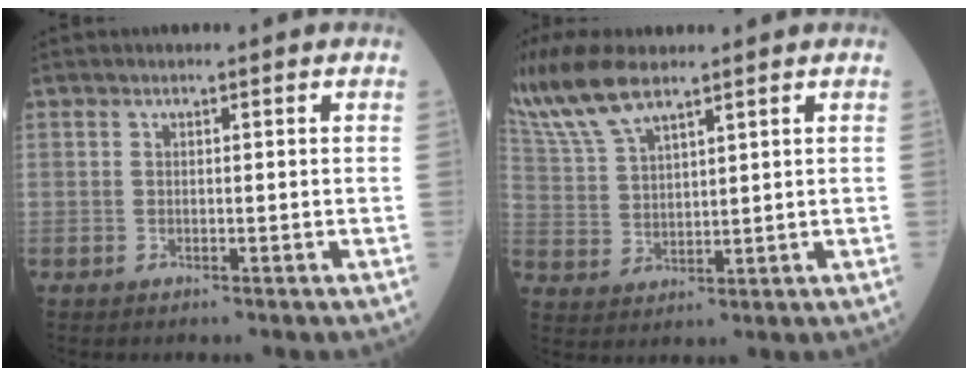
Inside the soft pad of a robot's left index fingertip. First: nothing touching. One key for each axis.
{"total": 10.9, "fx": 8.6, "fy": 2.8, "fz": 6.1, "tx": -0.138, "ty": 0.014, "tz": 0.178}